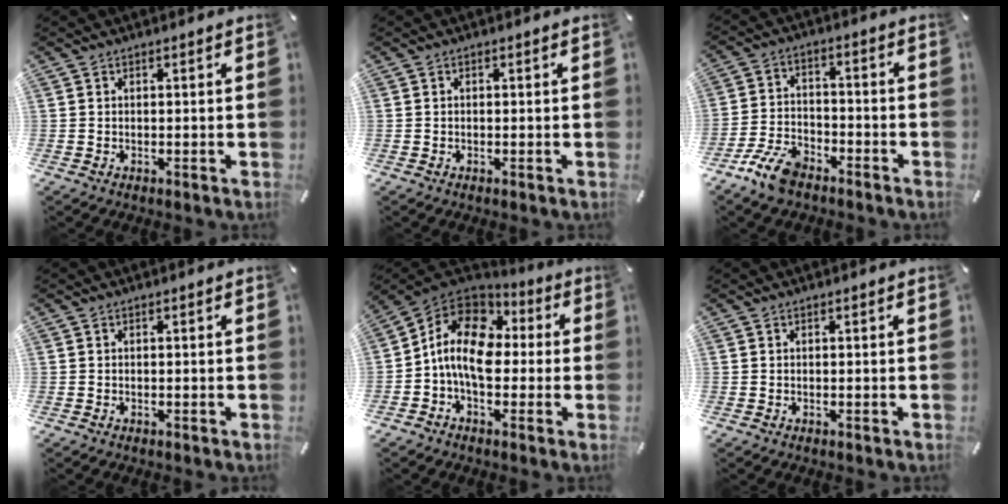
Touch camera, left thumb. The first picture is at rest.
{"total": 0.0}
{"total": 9.5, "force": [-6.7, 4.6, 5.0], "torque": [-0.104, 0.032, -0.124]}
{"total": 0.0}
{"total": 12.4, "force": [-1.3, 8.7, 8.7], "torque": [-0.181, 0.023, -0.025]}
{"total": 0.0}